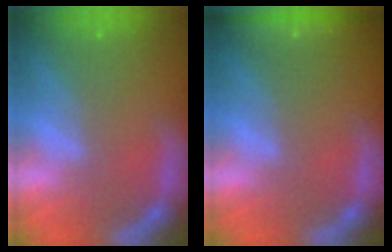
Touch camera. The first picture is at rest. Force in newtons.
{"total": 4.0}